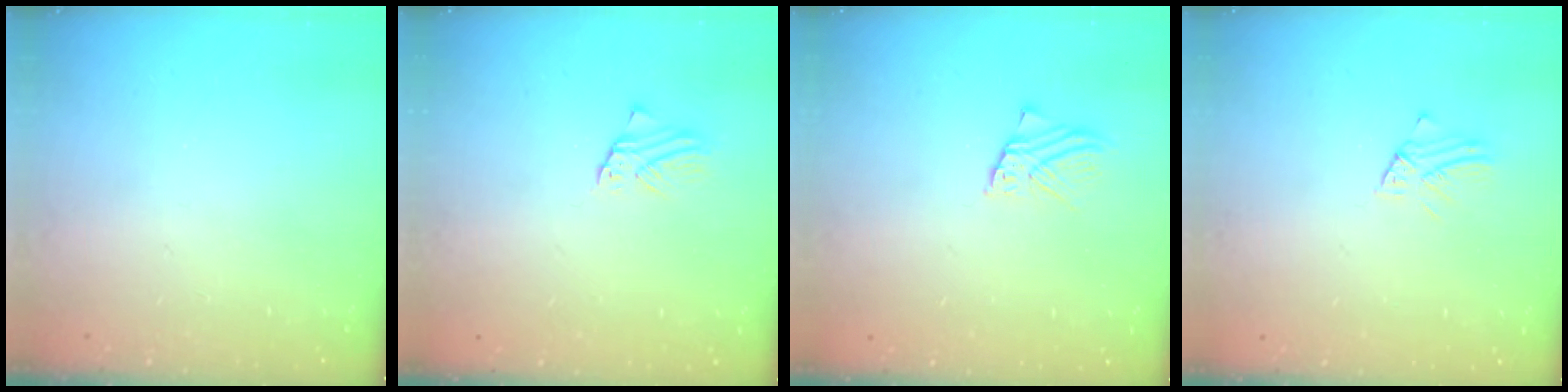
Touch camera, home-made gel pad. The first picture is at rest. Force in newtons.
{"total": 1.6, "press": 1.6, "slide": 0.3}
{"total": 2.6, "press": 2.6, "slide": 0.2}
{"total": 1.6, "press": 1.6, "slide": 0.1}